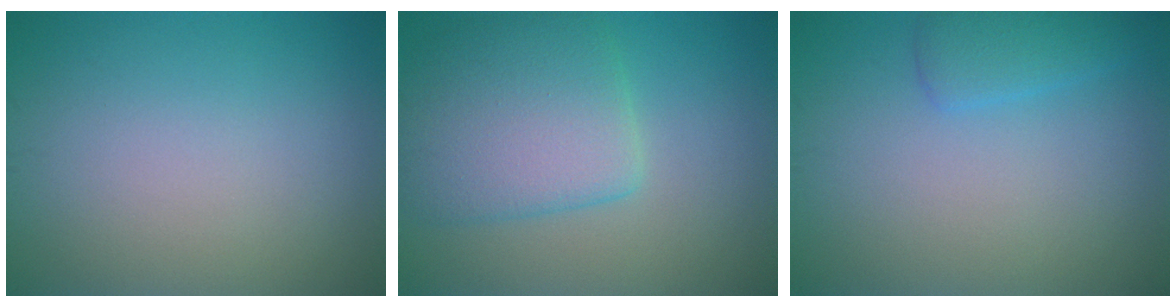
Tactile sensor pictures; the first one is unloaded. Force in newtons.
{"total": 6.2, "press": 6.2, "slide": 0.5}
{"total": 2.0, "press": 1.9, "slide": 0.2}